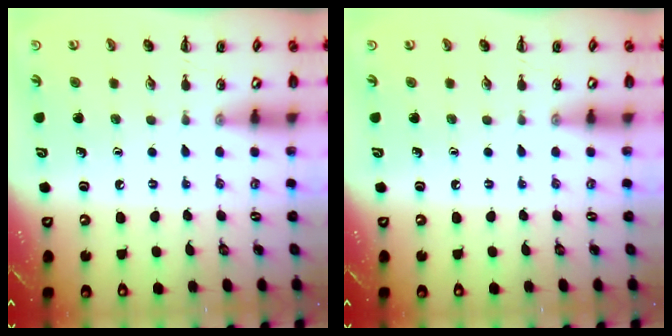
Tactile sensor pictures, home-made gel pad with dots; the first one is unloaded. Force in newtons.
{"total": 0.0}